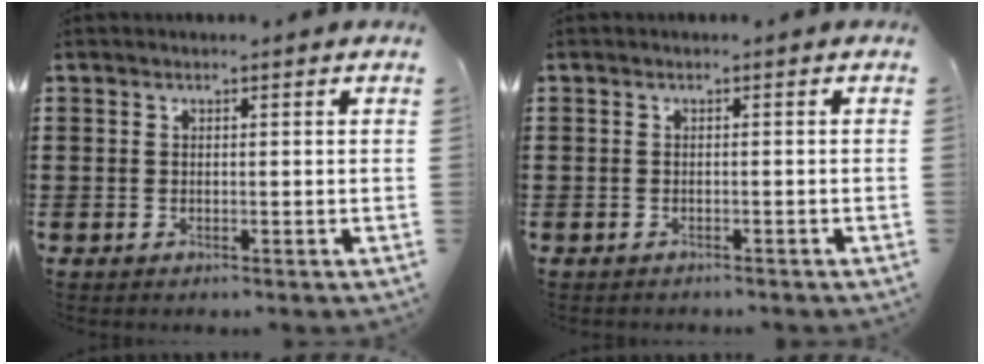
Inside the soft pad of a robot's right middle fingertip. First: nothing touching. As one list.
[{"total": 0.6, "force": [-0.6, 0.1, 0.0], "torque": [-0.003, 0.001, -0.013]}]